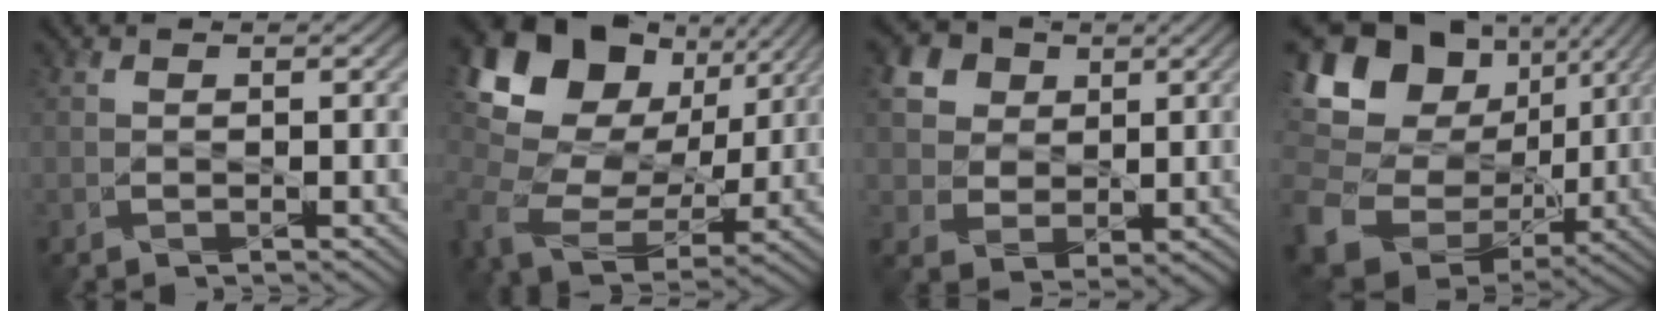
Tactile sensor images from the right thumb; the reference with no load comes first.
{"total": 17.4, "force": [6.9, 12.7, 9.8], "torque": [-0.247, 0.037, 0.133]}
{"total": 9.9, "force": [3.5, 8.1, 4.5], "torque": [-0.149, 0.011, 0.077]}
{"total": 19.9, "force": [1.0, 16.7, 10.9], "torque": [-0.262, -0.035, 0.040]}